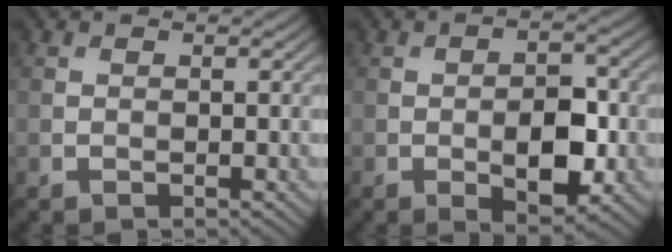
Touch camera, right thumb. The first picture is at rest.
{"total": 6.4, "force": [-1.4, 3.0, 5.4], "torque": [-0.089, -0.005, -0.021]}